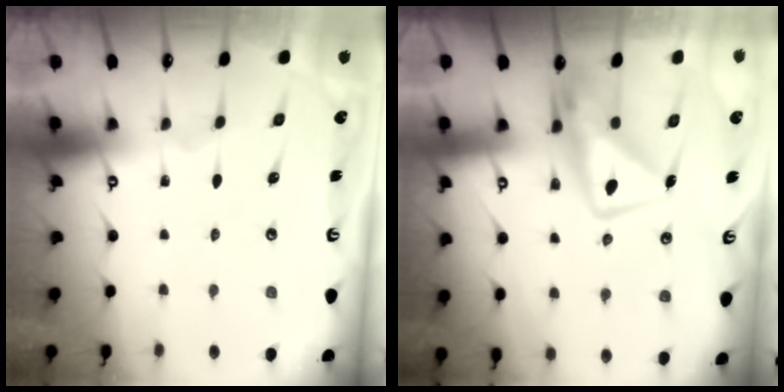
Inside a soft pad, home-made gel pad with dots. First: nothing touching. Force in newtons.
{"total": 8.4, "press": 8.3, "slide": 1.3}